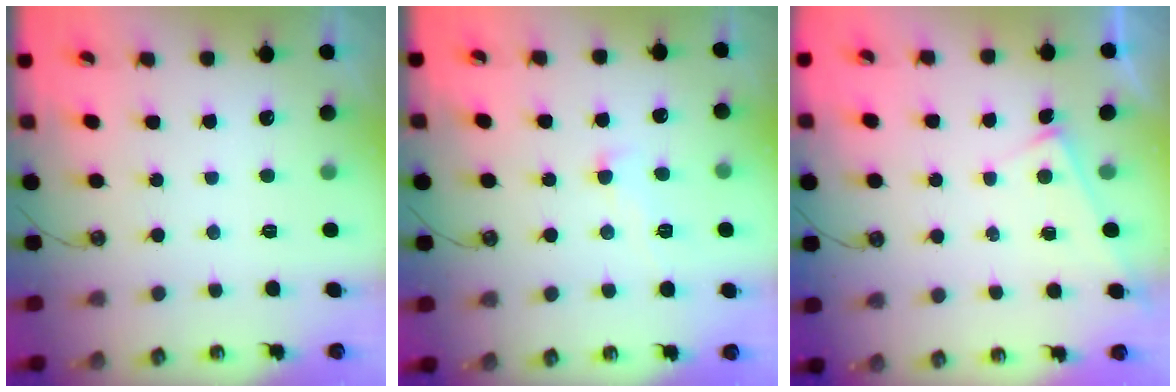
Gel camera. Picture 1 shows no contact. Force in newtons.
{"total": 1.3, "press": 1.3, "slide": 0.2}
{"total": 2.6, "press": 2.6, "slide": 0.2}